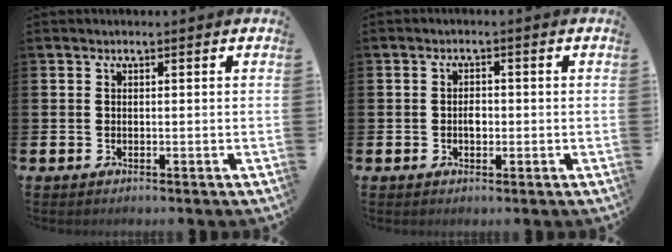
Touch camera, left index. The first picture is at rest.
{"total": 1.8, "force": [-0.2, 1.2, 1.3], "torque": [-0.013, 0.003, -0.008]}